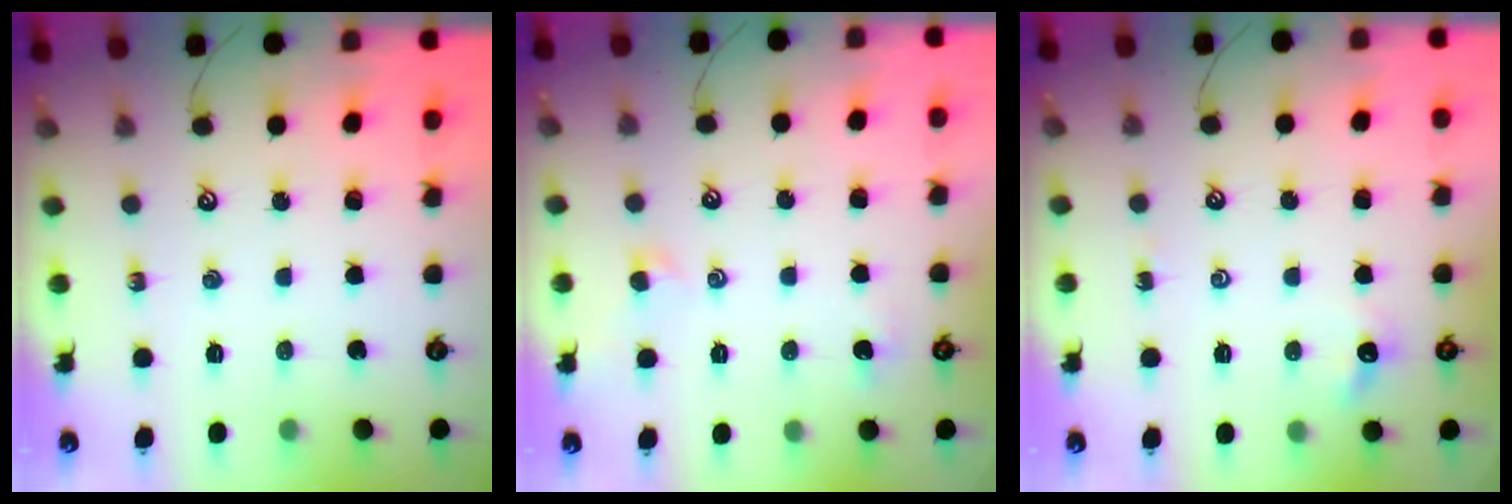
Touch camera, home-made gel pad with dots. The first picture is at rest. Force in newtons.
{"total": 1.4, "press": 1.3, "slide": 0.6}
{"total": 2.0, "press": 2.0, "slide": 0.5}